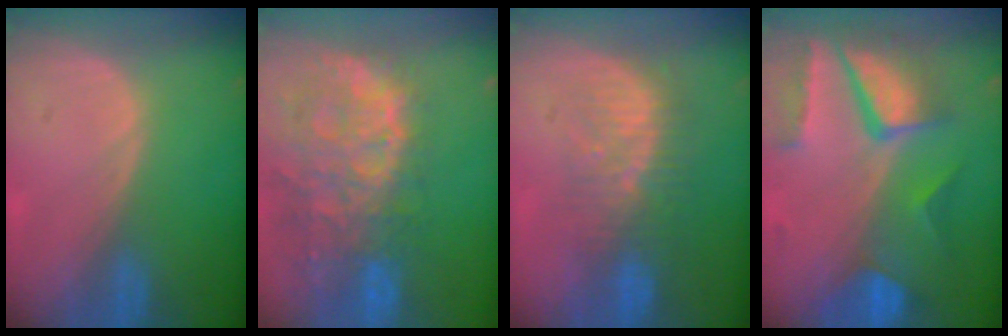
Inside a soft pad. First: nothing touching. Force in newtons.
{"total": 13.6, "press": 11.0, "slide": 7.9}
{"total": 8.3, "press": 7.7, "slide": 3.0}
{"total": 10.4, "press": 8.8, "slide": 5.5}